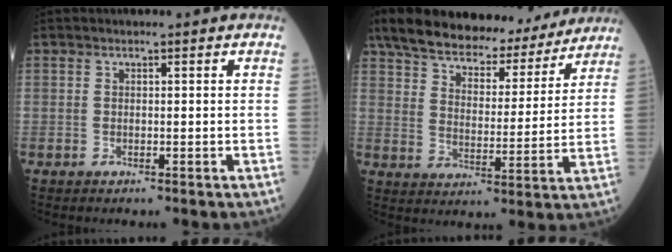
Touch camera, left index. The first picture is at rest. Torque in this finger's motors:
{"motor_torque": [1.14, -1.00, 0.71, 0.19]}